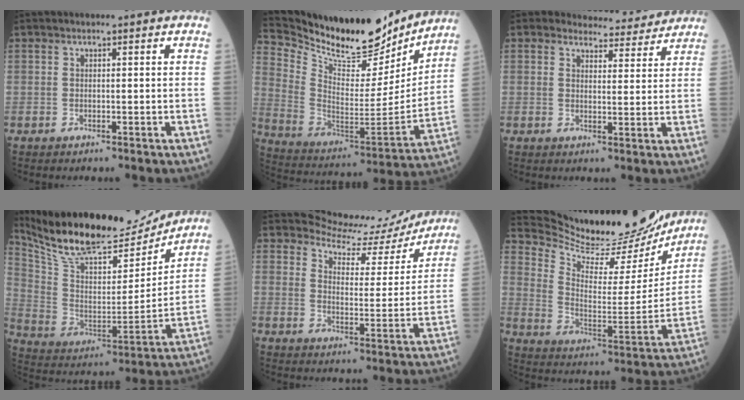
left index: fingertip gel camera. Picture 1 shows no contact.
{"total": 21.8, "force": [19.8, 5.5, 7.5], "torque": [-0.146, -0.042, 0.315]}
{"total": 6.6, "force": [6.3, 1.9, 0.0], "torque": [0.008, -0.006, 0.068]}
{"total": 21.9, "force": [19.8, 4.6, 8.3], "torque": [-0.160, -0.013, 0.323]}
{"total": 11.1, "force": [11.0, 1.9, -0.6], "torque": [0.009, -0.030, 0.143]}
{"total": 23.1, "force": [21.8, 3.9, 6.5], "torque": [-0.121, -0.055, 0.317]}